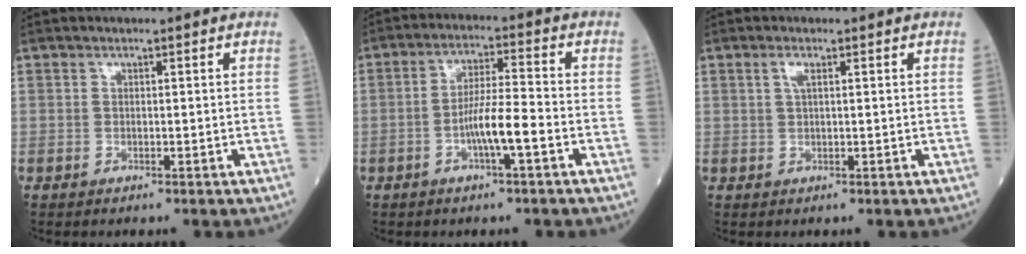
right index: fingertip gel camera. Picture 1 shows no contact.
{"total": 6.5, "force": [-2.5, 0.2, 6.0], "torque": [-0.118, 0.005, -0.045]}
{"total": 1.5, "force": [0.6, 0.3, 1.3], "torque": [-0.033, 0.003, 0.012]}